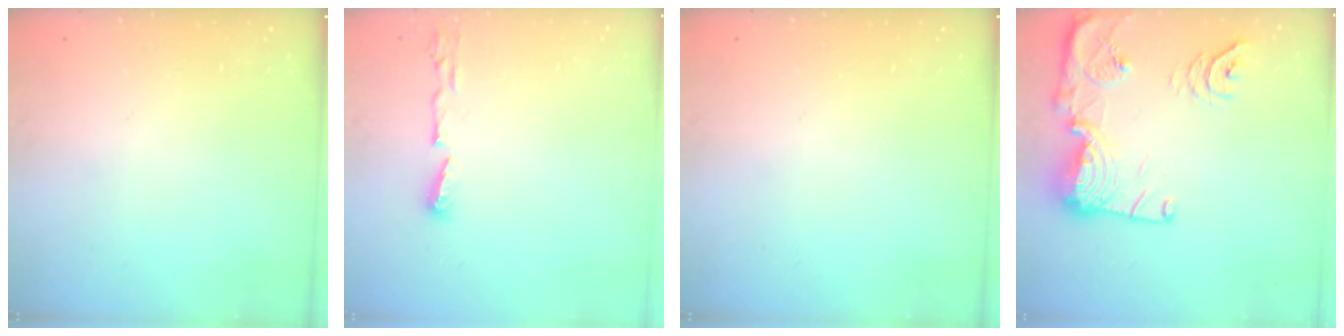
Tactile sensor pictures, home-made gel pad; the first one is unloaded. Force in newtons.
{"total": 6.0, "press": 5.8, "slide": 1.2}
{"total": 0.0}
{"total": 21.3, "press": 21.2, "slide": 1.9}